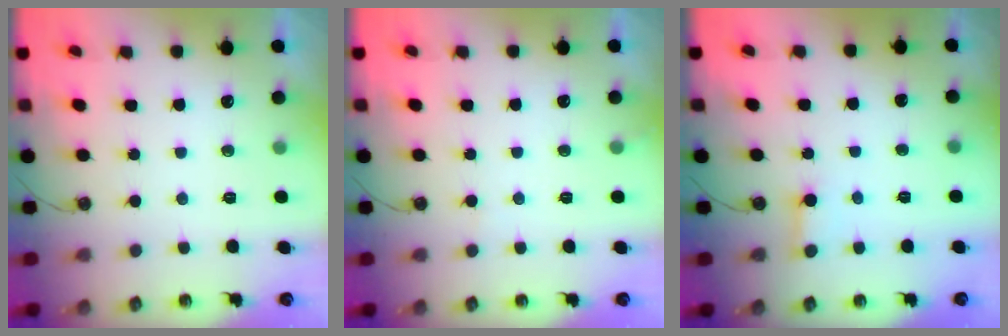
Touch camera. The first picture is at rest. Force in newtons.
{"total": 4.1, "press": 4.1, "slide": 0.3}
{"total": 2.8, "press": 2.8, "slide": 0.3}